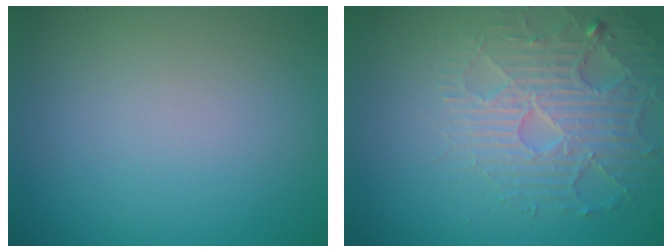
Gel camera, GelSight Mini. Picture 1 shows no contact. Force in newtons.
{"total": 4.7, "press": 4.1, "slide": 2.4}